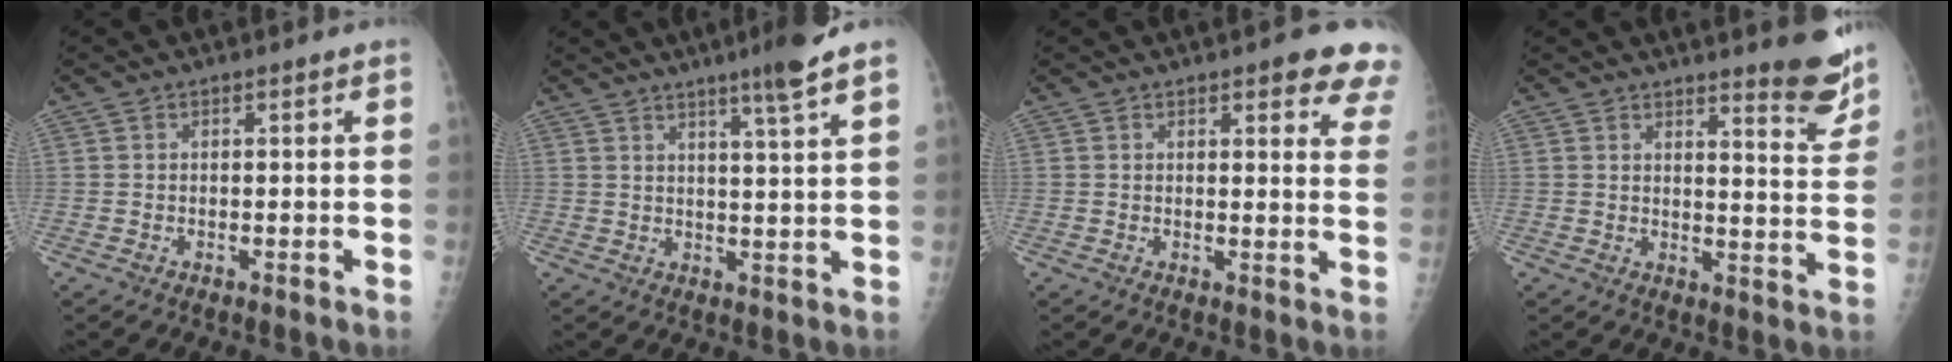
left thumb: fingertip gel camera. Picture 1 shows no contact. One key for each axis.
{"total": 7.0, "fx": 4.8, "fy": -0.7, "fz": 5.1, "tx": -0.078, "ty": -0.026, "tz": 0.073}
{"total": 9.8, "fx": 7.0, "fy": 3.0, "fz": 6.1, "tx": -0.033, "ty": -0.028, "tz": 0.061}
{"total": 8.6, "fx": 7.1, "fy": 1.3, "fz": 4.5, "tx": -0.035, "ty": -0.063, "tz": 0.085}